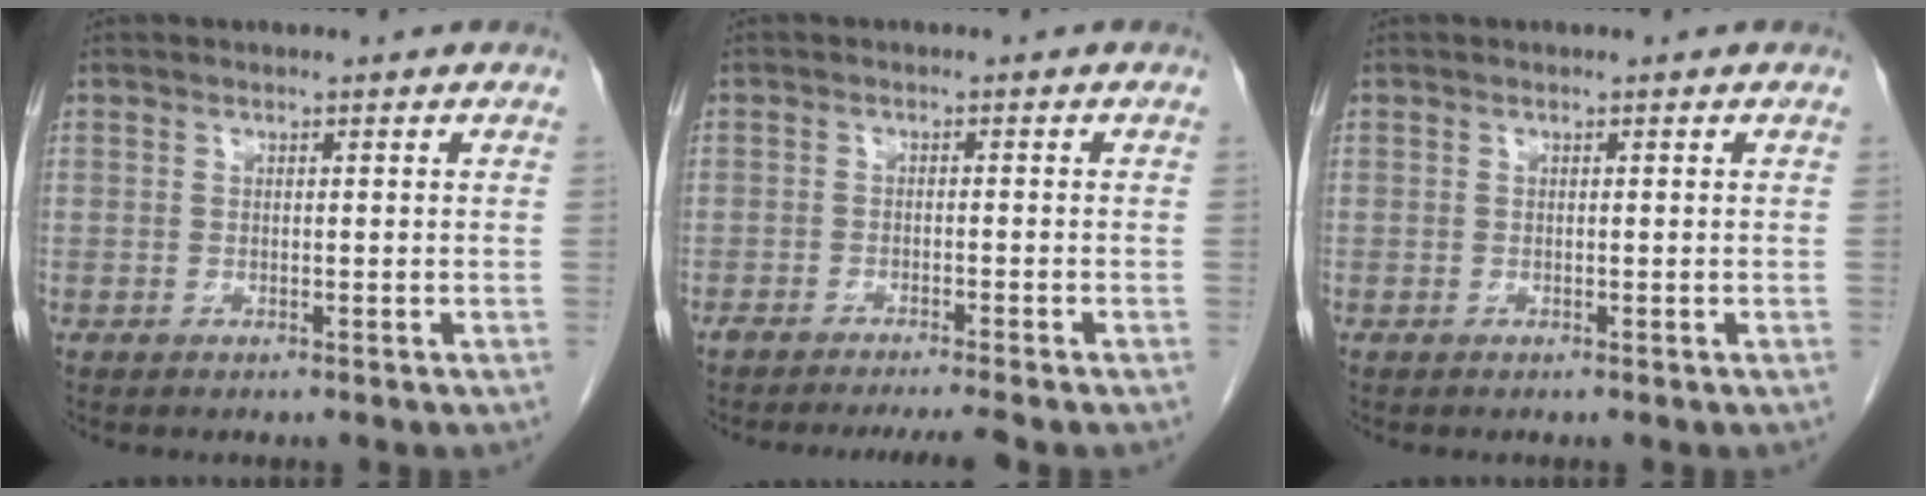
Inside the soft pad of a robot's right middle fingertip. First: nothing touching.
{"total": 5.0, "force": [-4.3, -0.4, 2.4], "torque": [-0.027, -0.007, -0.067]}
{"total": 0.0}